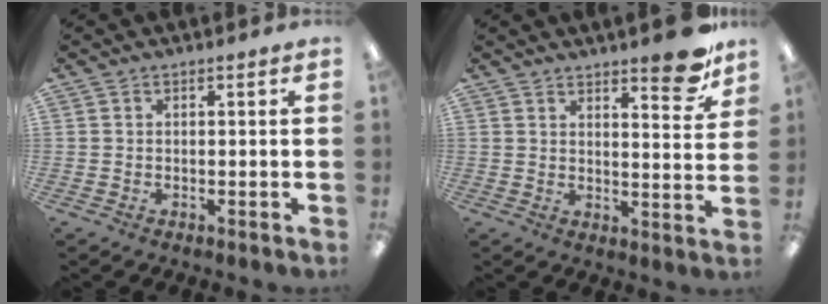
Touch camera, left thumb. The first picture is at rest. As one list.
[{"total": 9.3, "force": [7.4, 2.7, 5.0], "torque": [-0.045, -0.055, 0.121]}]